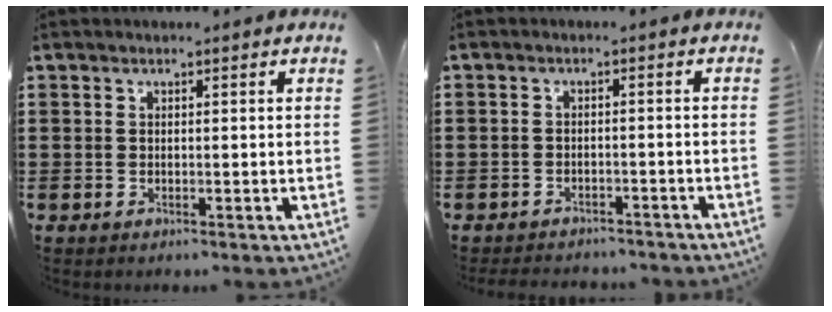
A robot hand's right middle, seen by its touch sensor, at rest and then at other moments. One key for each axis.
{"total": 2.4, "fx": -2.3, "fy": 0.4, "fz": -0.3, "tx": -0.001, "ty": 0.000, "tz": -0.053}